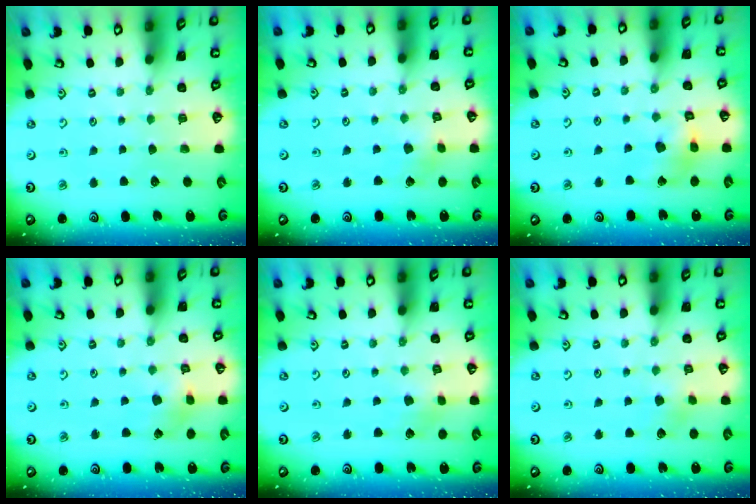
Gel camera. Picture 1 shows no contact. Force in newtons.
{"total": 2.4, "press": 2.4, "slide": 0.3}
{"total": 9.4, "press": 9.3, "slide": 1.3}
{"total": 3.5, "press": 3.4, "slide": 0.6}
{"total": 2.9, "press": 2.9, "slide": 0.3}
{"total": 3.5, "press": 3.5, "slide": 0.3}